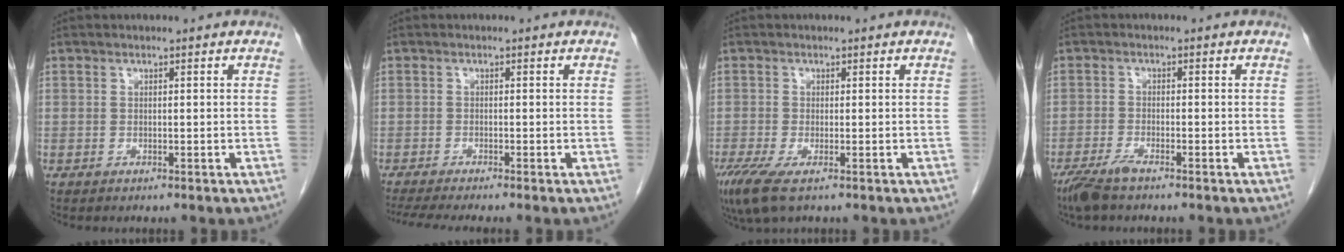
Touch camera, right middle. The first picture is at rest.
{"total": 5.9, "force": [-4.9, -0.4, 3.1], "torque": [-0.046, -0.015, -0.083]}
{"total": 5.2, "force": [-3.0, 1.1, 4.0], "torque": [-0.081, -0.019, -0.053]}
{"total": 4.0, "force": [-3.1, 0.6, 2.5], "torque": [-0.056, -0.009, -0.061]}